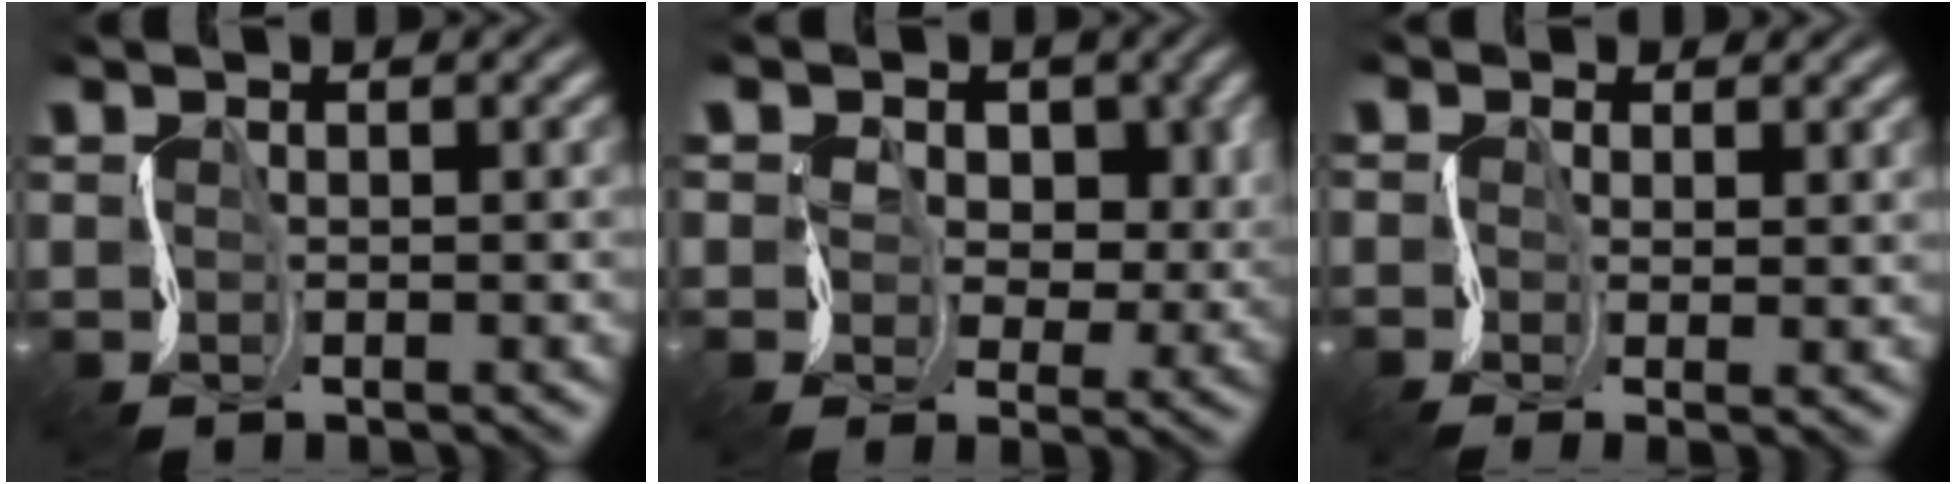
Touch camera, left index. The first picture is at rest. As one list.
[{"total": 2.8, "force": [0.6, 2.5, 0.9], "torque": [-0.017, -0.013, 0.001]}, {"total": 1.7, "force": [-0.4, -1.2, -1.1], "torque": [0.022, -0.009, -0.015]}]